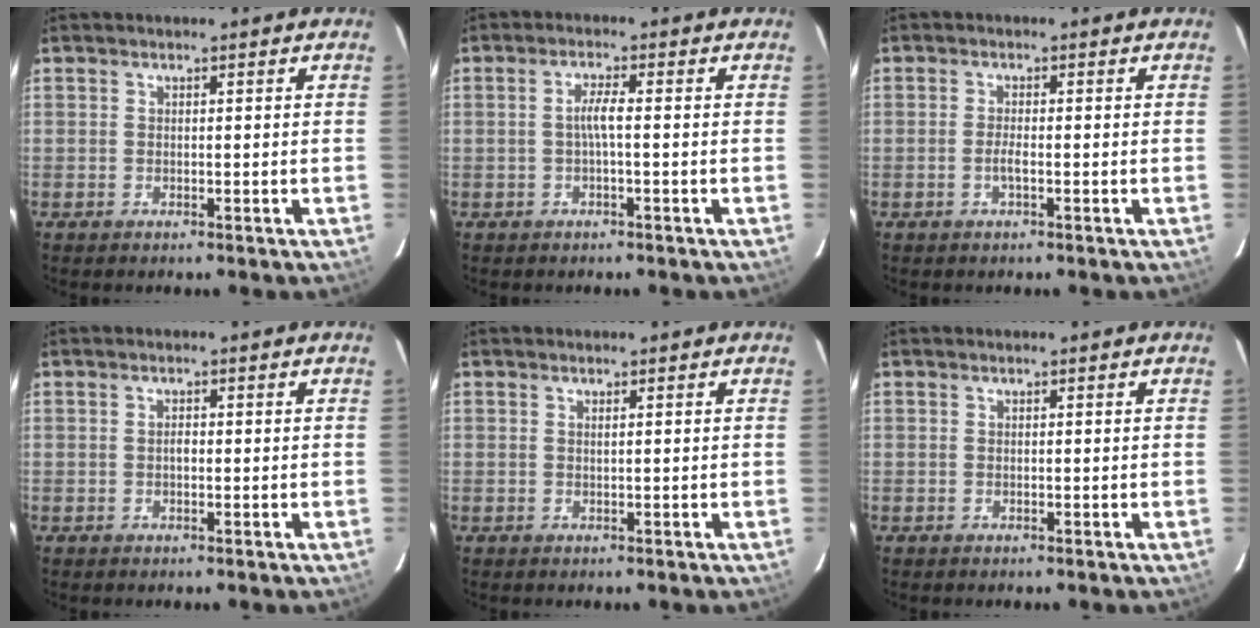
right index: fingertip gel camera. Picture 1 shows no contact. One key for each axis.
{"total": 2.5, "fx": -0.5, "fy": -0.1, "fz": 2.5, "tx": -0.048, "ty": 0.004, "tz": -0.010}
{"total": 1.7, "fx": -0.7, "fy": 0.1, "fz": 1.5, "tx": -0.031, "ty": 0.000, "tz": -0.014}
{"total": 0.9, "fx": -0.1, "fy": 0.6, "fz": 0.7, "tx": -0.011, "ty": 0.004, "tz": -0.003}
{"total": 0.6, "fx": 0.2, "fy": -0.2, "fz": 0.4, "tx": -0.009, "ty": 0.000, "tz": 0.004}
{"total": 0.0}